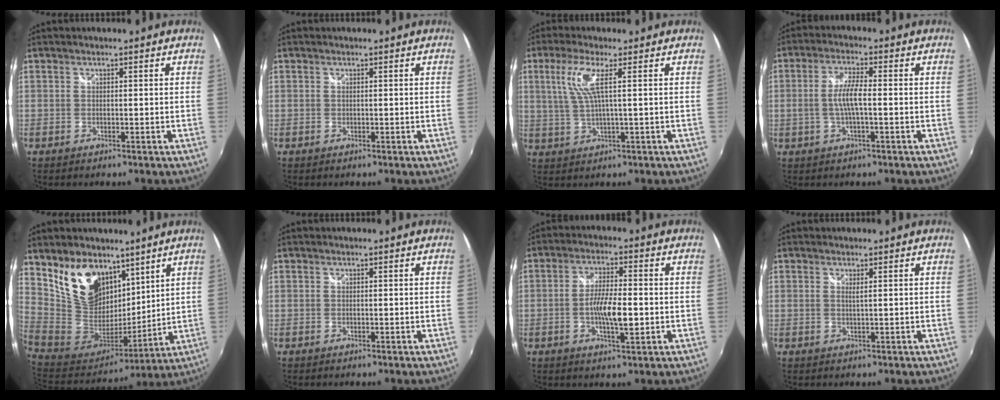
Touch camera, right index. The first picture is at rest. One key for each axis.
{"total": 0.0}
{"total": 6.3, "fx": 1.9, "fy": 0.2, "fz": 6.0, "tx": -0.122, "ty": 0.000, "tz": 0.045}
{"total": 5.4, "fx": -0.7, "fy": 0.9, "fz": 5.3, "tx": -0.104, "ty": 0.002, "tz": -0.012}
{"total": 17.8, "fx": 11.4, "fy": 10.8, "fz": 8.4, "tx": -0.181, "ty": 0.015, "tz": 0.237}
{"total": 0.0}
{"total": 7.2, "fx": -1.4, "fy": 1.7, "fz": 6.8, "tx": -0.126, "ty": -0.002, "tz": -0.024}
{"total": 0.9, "fx": 0.4, "fy": -0.2, "fz": 0.8, "tx": -0.015, "ty": -0.001, "tz": 0.006}